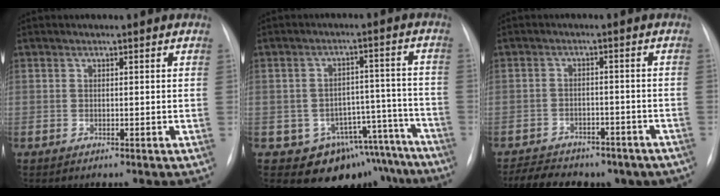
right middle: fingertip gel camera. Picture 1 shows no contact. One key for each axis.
{"total": 12.8, "fx": -10.0, "fy": 7.7, "fz": 1.9, "tx": 0.012, "ty": 0.063, "tz": -0.121}
{"total": 16.5, "fx": -12.8, "fy": 7.8, "fz": 6.9, "tx": -0.153, "ty": 0.001, "tz": -0.159}